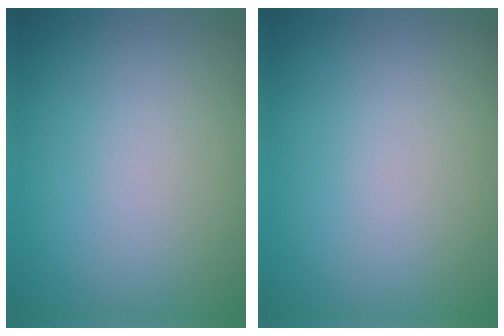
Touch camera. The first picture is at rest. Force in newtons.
{"total": 0.0}